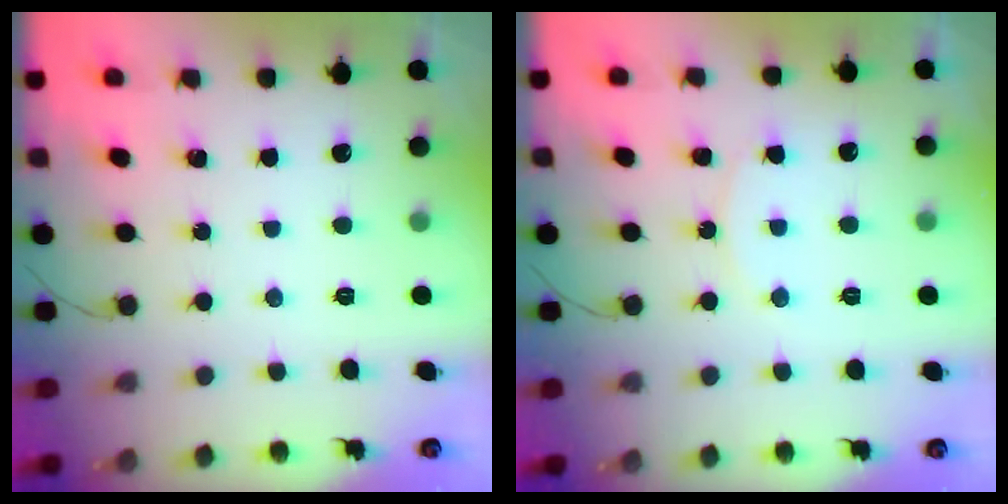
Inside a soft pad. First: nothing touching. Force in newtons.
{"total": 5.9, "press": 5.9, "slide": 0.3}